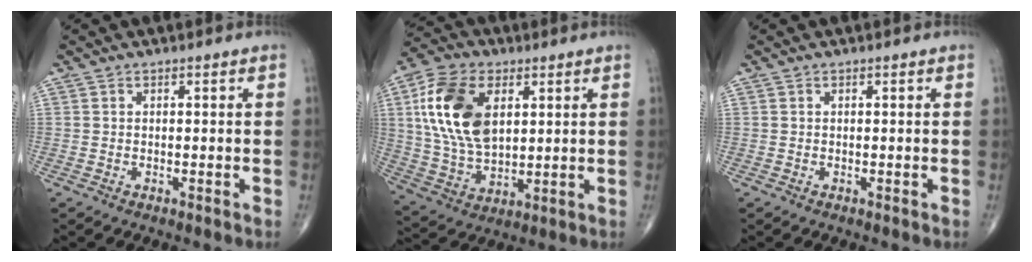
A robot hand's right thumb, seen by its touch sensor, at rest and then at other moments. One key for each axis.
{"total": 17.2, "fx": 4.7, "fy": 10.2, "fz": 13.0, "tx": -0.240, "ty": -0.008, "tz": 0.090}
{"total": 0.0}